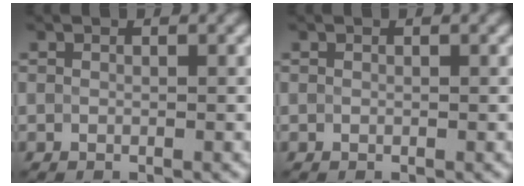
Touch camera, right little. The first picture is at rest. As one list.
[{"total": 0.0}]